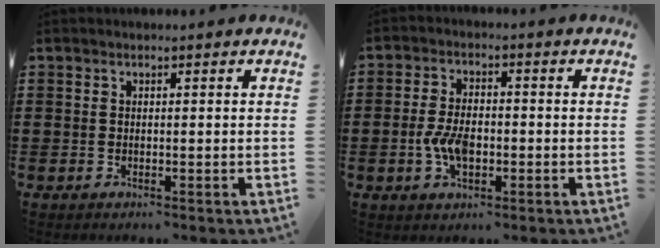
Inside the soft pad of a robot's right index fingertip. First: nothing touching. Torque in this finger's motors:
{"motor_torque": [1.99, 0.15, 0.53, 0.13]}